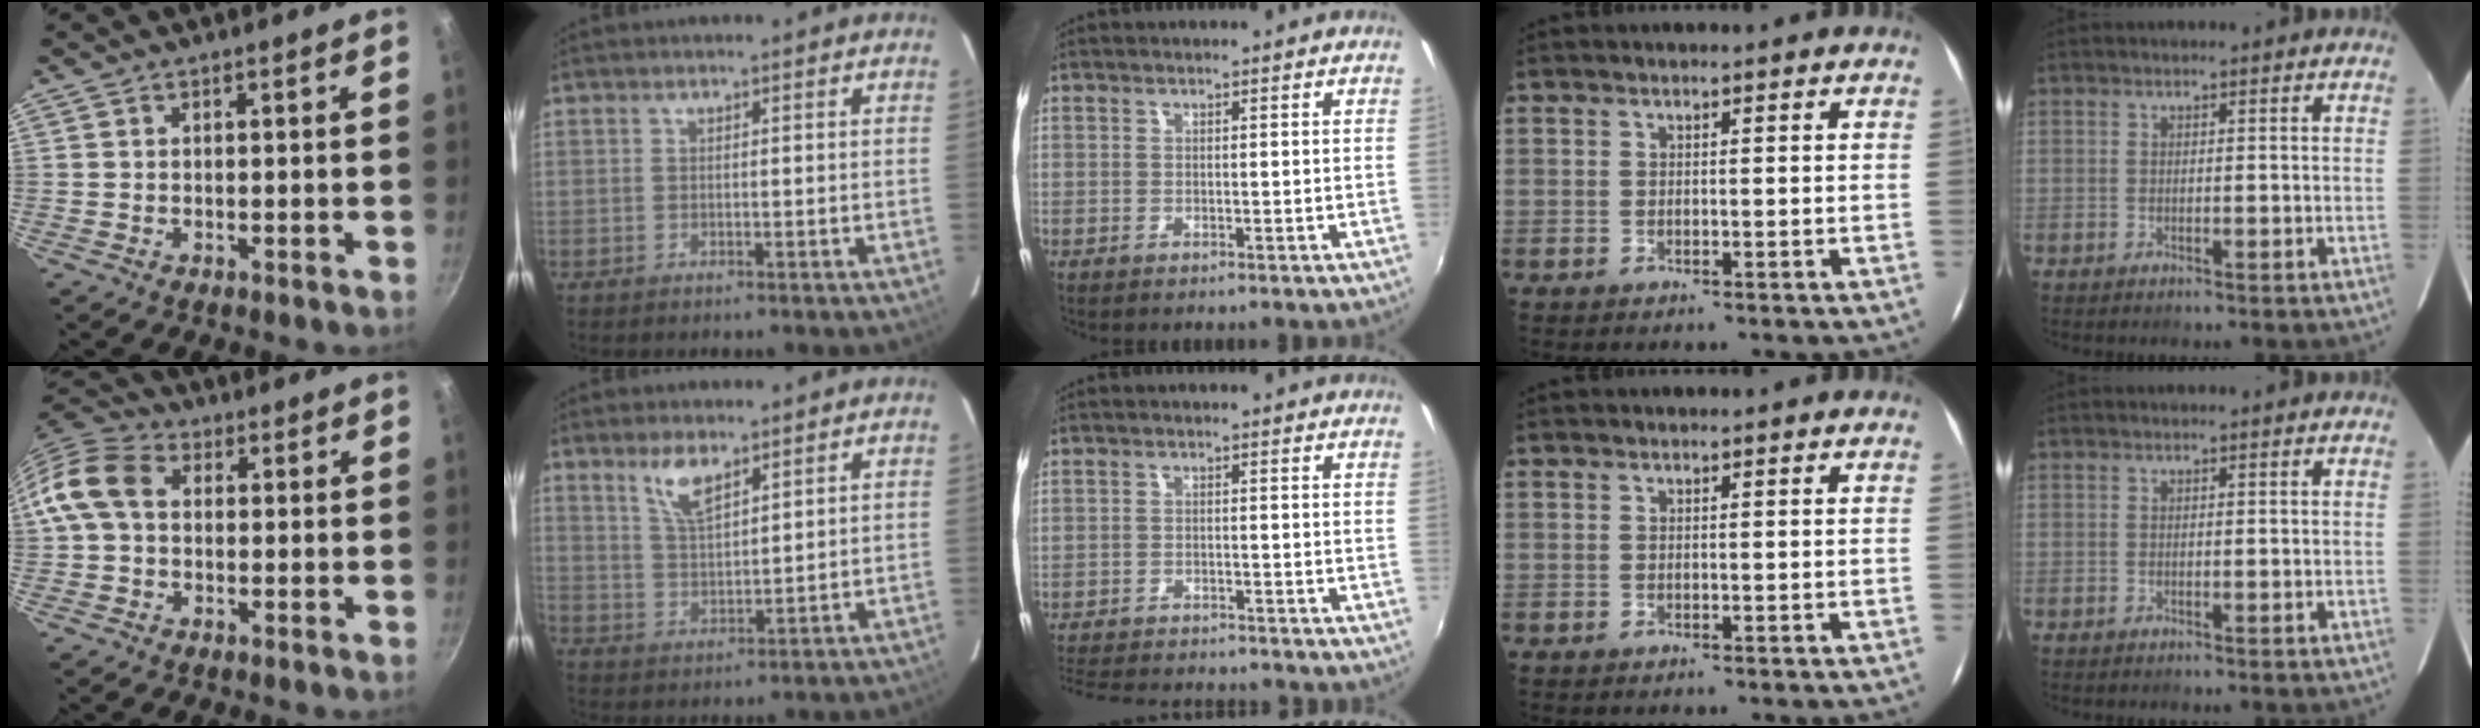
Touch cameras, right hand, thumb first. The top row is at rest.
{"thumb": {"total": 9.3, "force": [0.7, 7.1, 6.1], "torque": [-0.103, 0.024, -0.006]}, "index": {"total": 6.1, "force": [4.1, 2.1, 4.0], "torque": [-0.075, -0.001, 0.084]}, "middle": {"total": 12.4, "force": [-11.1, 3.0, 4.5], "torque": [-0.111, -0.012, -0.170]}}